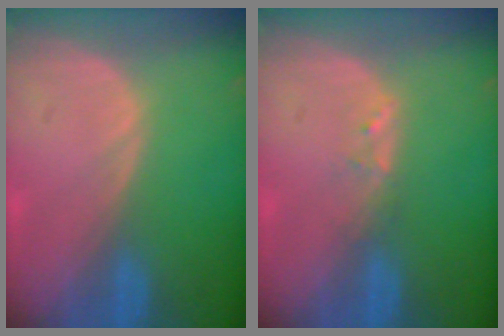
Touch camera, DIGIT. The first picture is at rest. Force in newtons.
{"total": 1.2, "press": 1.1, "slide": 0.2}